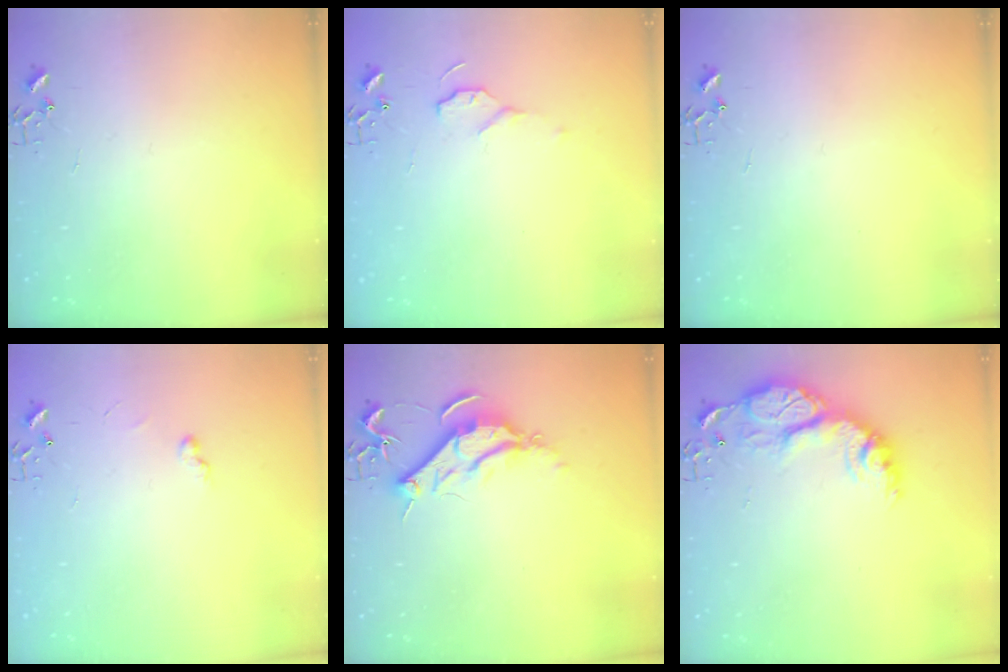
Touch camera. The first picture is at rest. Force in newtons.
{"total": 7.0, "press": 6.9, "slide": 0.8}
{"total": 0.0}
{"total": 5.2, "press": 5.2, "slide": 0.4}
{"total": 9.5, "press": 9.4, "slide": 1.0}
{"total": 16.7, "press": 16.7, "slide": 1.3}